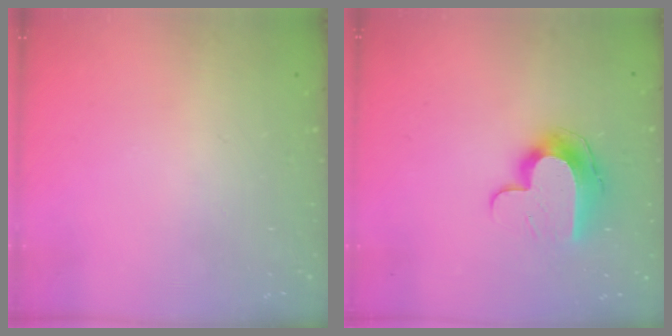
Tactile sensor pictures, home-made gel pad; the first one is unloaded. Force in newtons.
{"total": 10.0, "press": 9.9, "slide": 1.1}